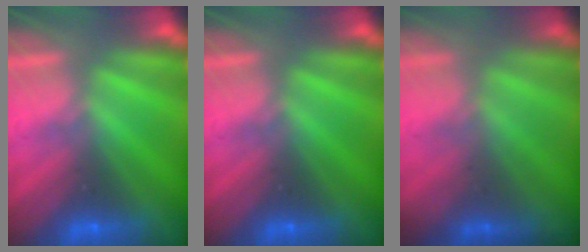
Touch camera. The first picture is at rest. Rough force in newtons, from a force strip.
{"total": 0.0}
{"total": 1.8}